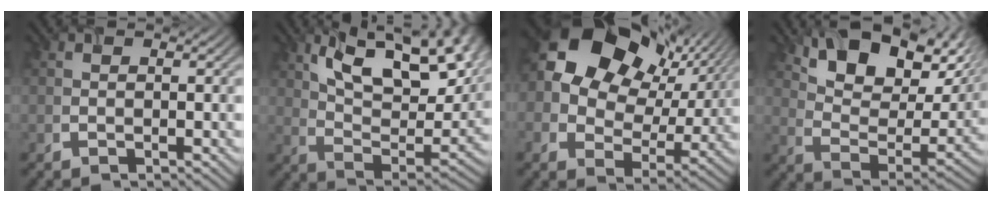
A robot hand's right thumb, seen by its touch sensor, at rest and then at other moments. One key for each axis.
{"total": 16.3, "fx": 9.5, "fy": 6.7, "fz": 11.5, "tx": -0.205, "ty": 0.004, "tz": 0.154}
{"total": 17.0, "fx": 6.7, "fy": 12.0, "fz": 10.0, "tx": -0.200, "ty": 0.026, "tz": 0.121}
{"total": 14.9, "fx": 9.5, "fy": 6.6, "fz": 9.3, "tx": -0.166, "ty": -0.002, "tz": 0.154}